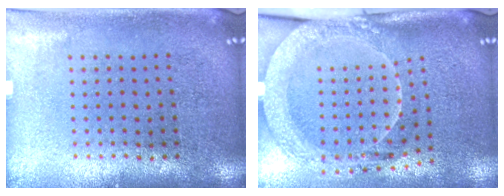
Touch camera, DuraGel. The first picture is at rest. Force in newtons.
{"total": 2.0, "press": 2.0, "slide": 0.3}